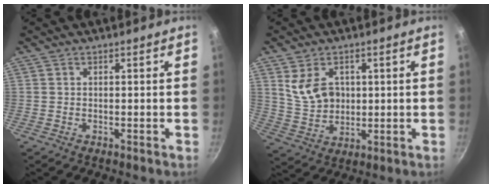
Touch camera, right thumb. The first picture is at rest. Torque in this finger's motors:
{"motor_torque": [-0.67, 0.96, 0.08, 0.37, 0.06]}